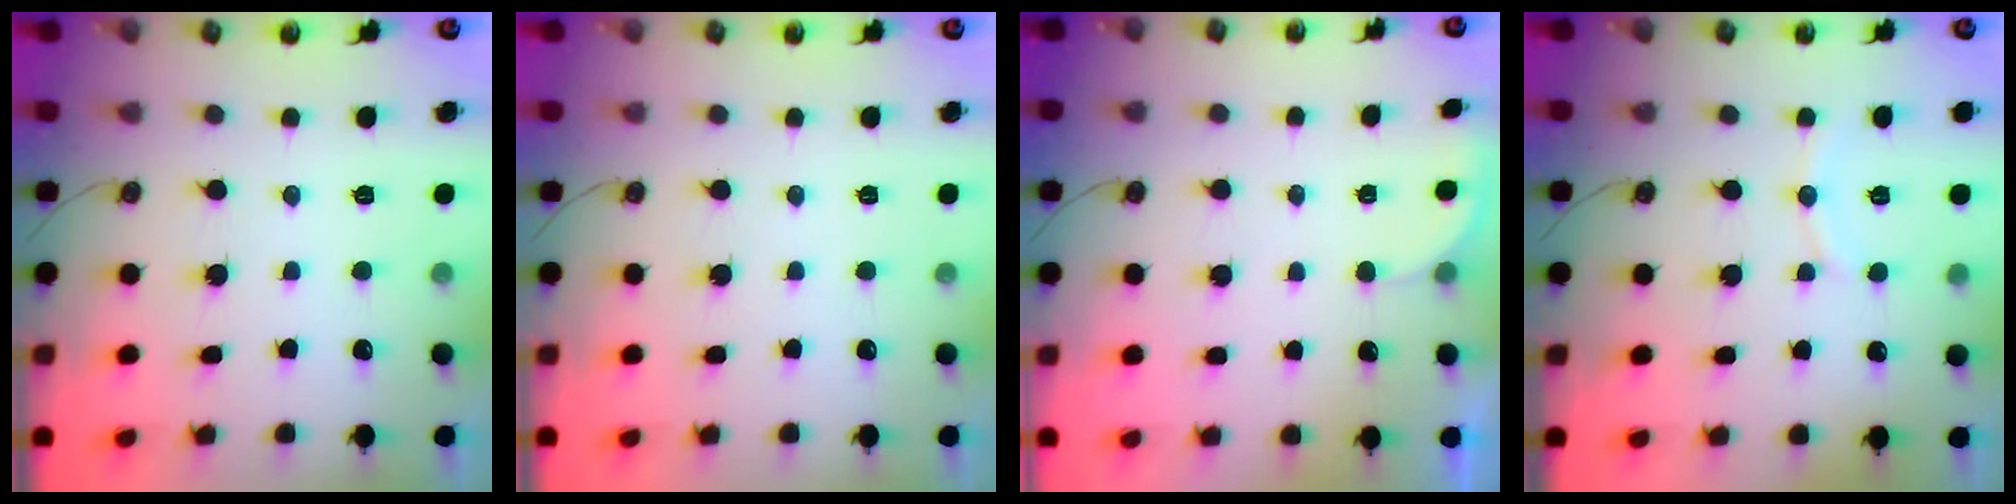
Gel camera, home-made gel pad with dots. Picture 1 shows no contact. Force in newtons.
{"total": 0.0}
{"total": 2.1, "press": 2.1, "slide": 0.6}
{"total": 6.1, "press": 6.1, "slide": 0.1}